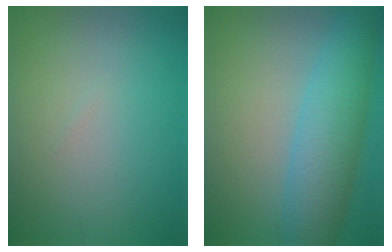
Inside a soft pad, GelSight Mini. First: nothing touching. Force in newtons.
{"total": 6.4, "press": 6.4, "slide": 0.2}